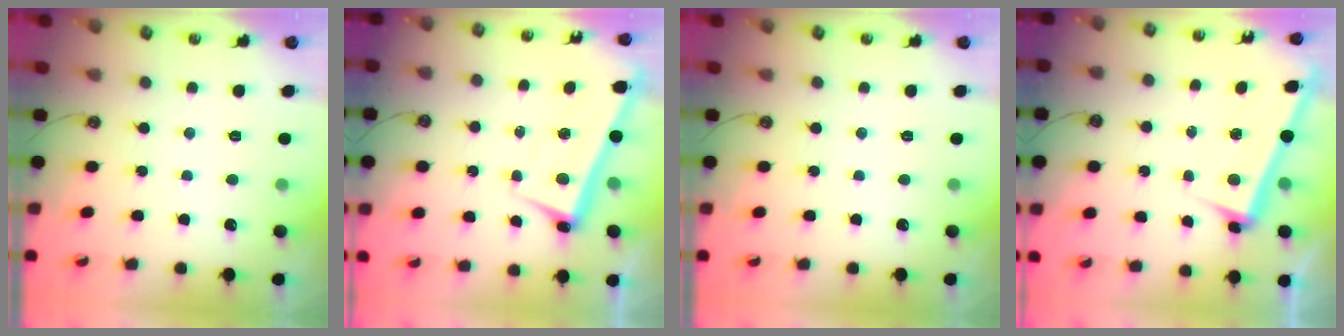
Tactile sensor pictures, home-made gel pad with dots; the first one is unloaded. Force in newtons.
{"total": 2.7, "press": 2.6, "slide": 0.8}
{"total": 0.0}
{"total": 3.6, "press": 3.4, "slide": 1.2}